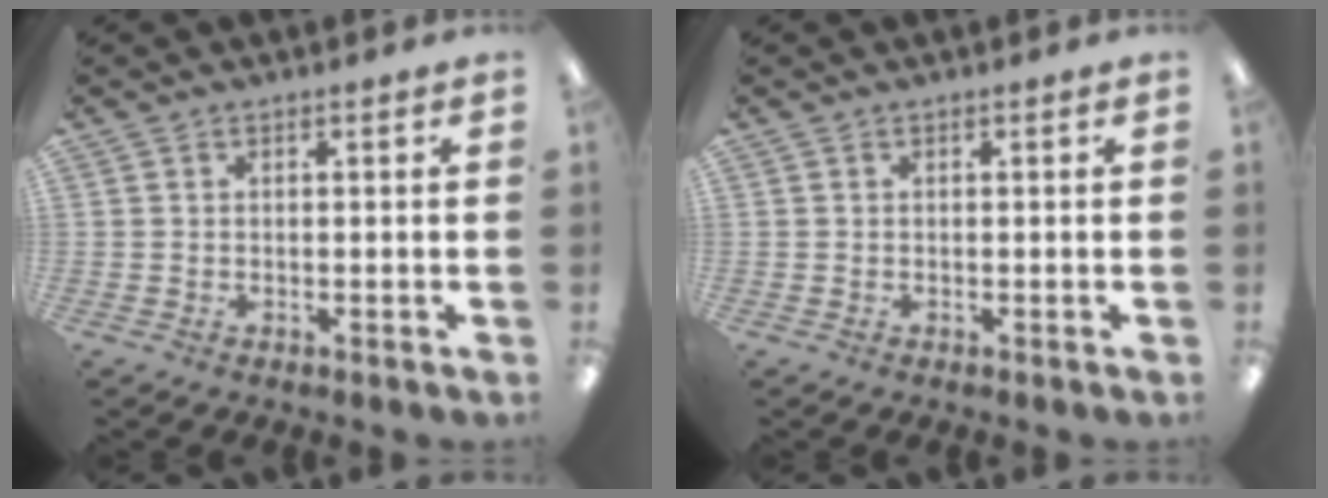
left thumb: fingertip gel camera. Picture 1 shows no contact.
{"total": 0.0}